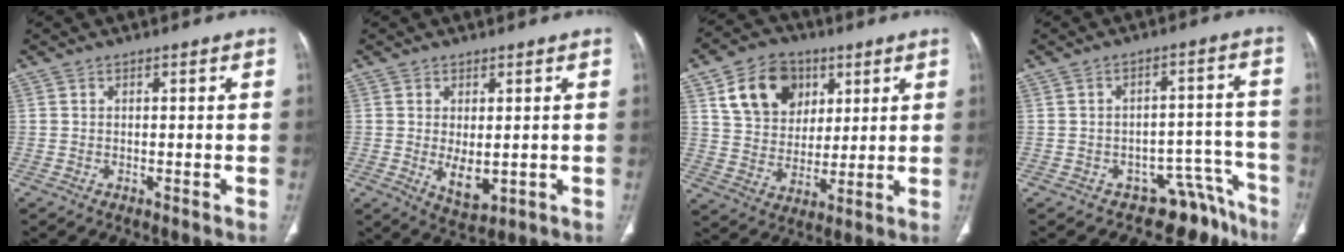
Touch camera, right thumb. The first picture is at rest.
{"total": 5.4, "force": [-0.5, 2.8, 4.6], "torque": [-0.070, -0.016, 0.008]}
{"total": 14.0, "force": [6.0, 10.7, 6.9], "torque": [-0.084, -0.016, 0.109]}
{"total": 9.2, "force": [-7.4, 5.3, 0.8], "torque": [0.047, 0.104, -0.092]}